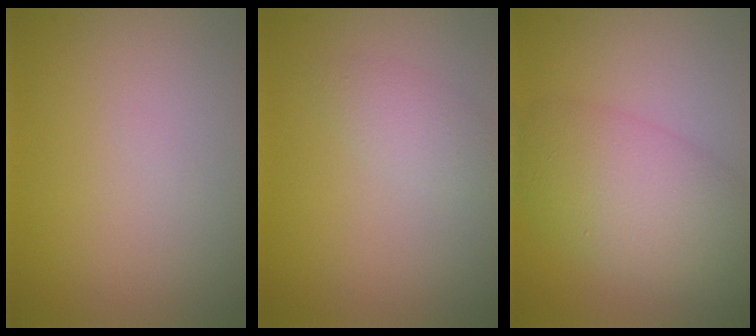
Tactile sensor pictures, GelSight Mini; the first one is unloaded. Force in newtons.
{"total": 1.7, "press": 1.7, "slide": 0.1}
{"total": 6.3, "press": 6.3, "slide": 0.4}